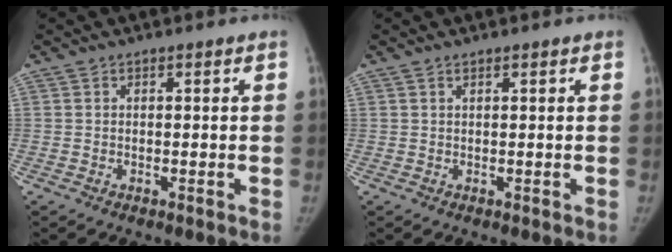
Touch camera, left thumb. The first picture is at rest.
{"total": 0.0}